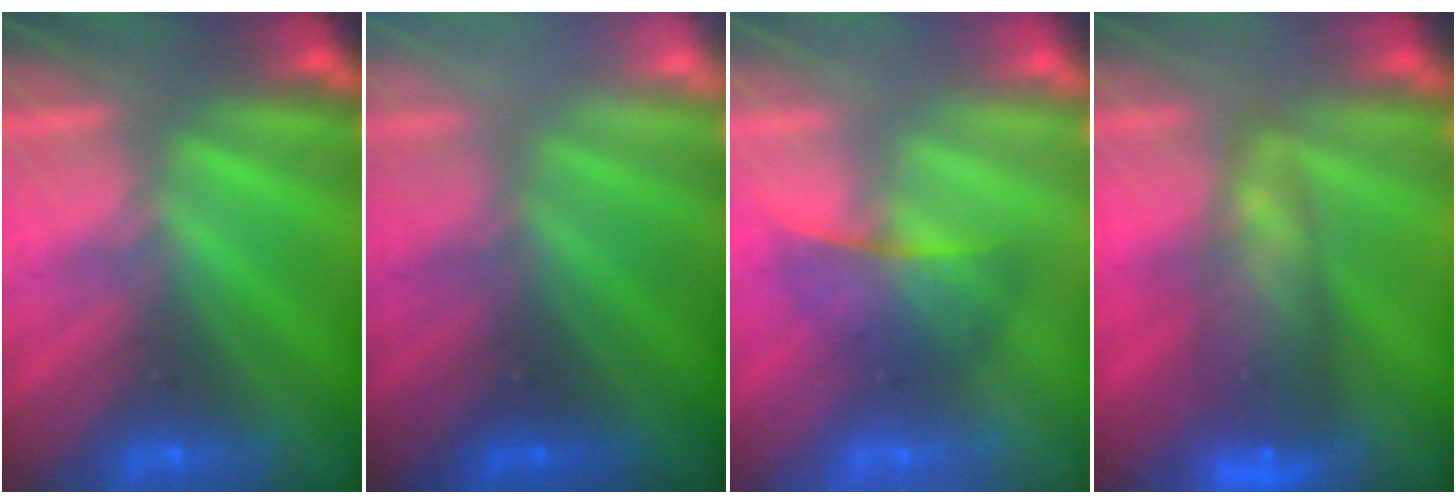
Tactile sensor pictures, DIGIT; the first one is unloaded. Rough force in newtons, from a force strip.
{"total": 2.9}
{"total": 2.3}
{"total": 6.9}